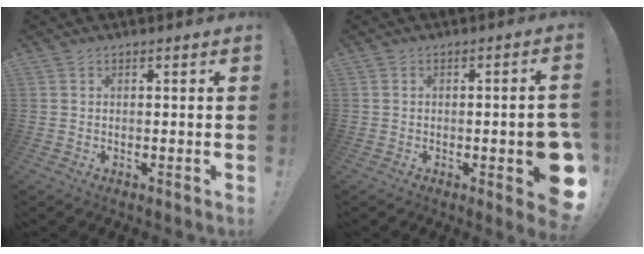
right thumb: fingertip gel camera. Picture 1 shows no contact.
{"total": 8.2, "force": [-2.3, 2.5, 7.5], "torque": [-0.081, -0.002, -0.030]}